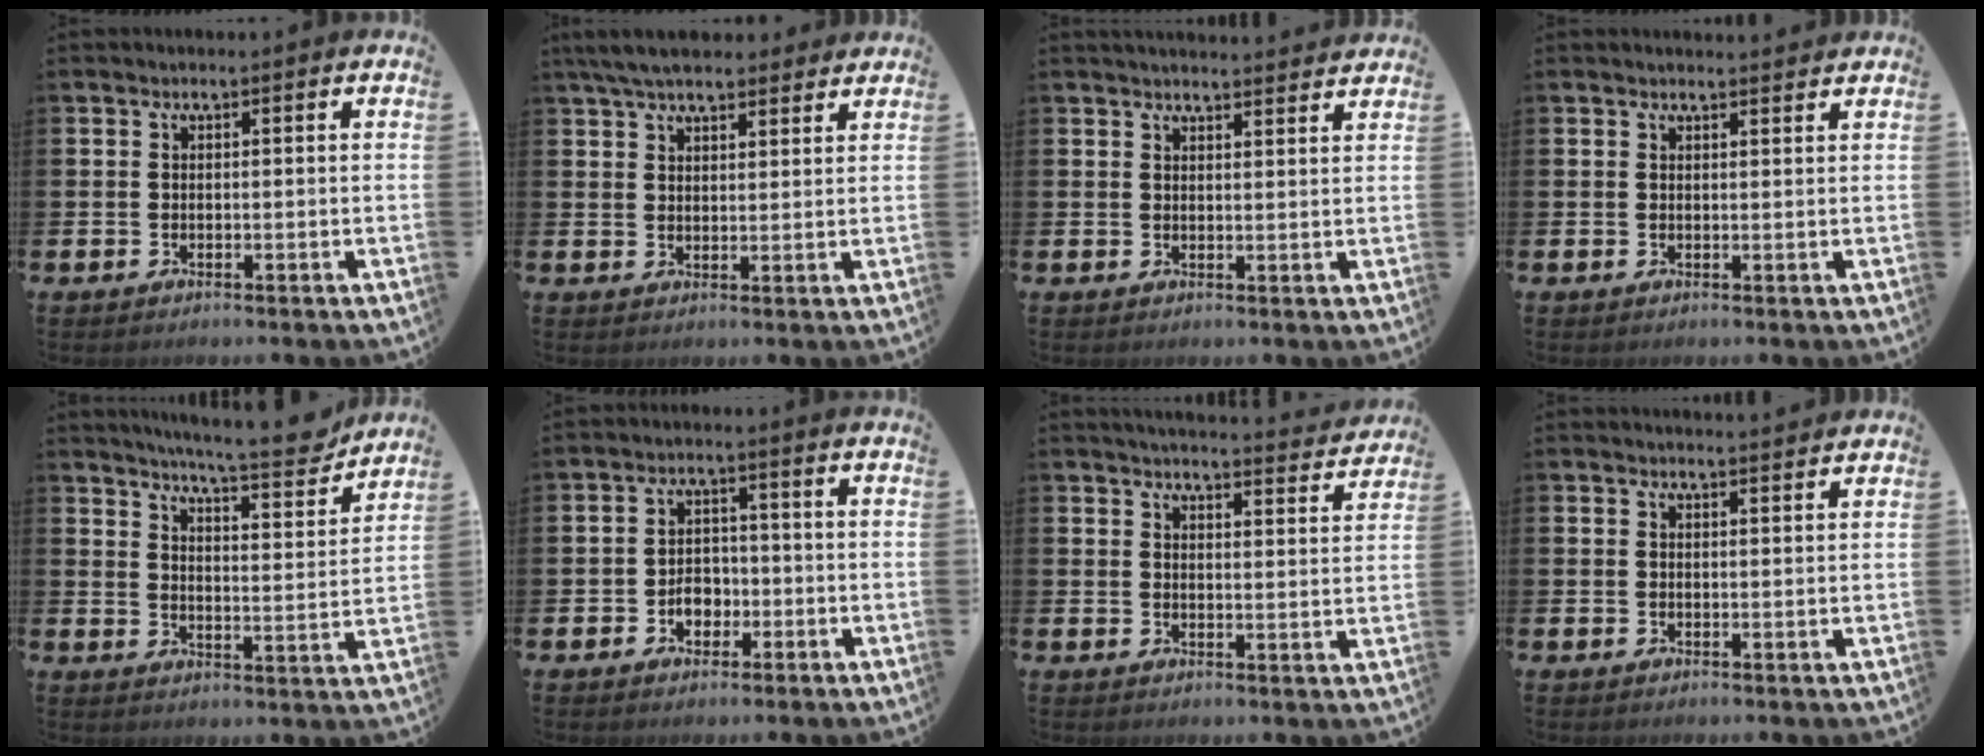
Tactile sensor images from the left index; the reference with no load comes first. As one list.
[{"total": 5.7, "force": [5.3, 1.5, 1.8], "torque": [-0.047, -0.011, 0.098]}, {"total": 3.0, "force": [3.0, 0.1, 0.0], "torque": [0.002, -0.021, 0.052]}, {"total": 1.4, "force": [1.4, 0.1, 0.0], "torque": [0.006, -0.009, 0.025]}, {"total": 8.6, "force": [8.1, 0.5, 3.0], "torque": [-0.065, -0.052, 0.140]}, {"total": 3.5, "force": [-1.2, 2.6, 1.9], "torque": [-0.019, -0.004, -0.030]}, {"total": 4.3, "force": [4.3, 0.1, 0.6], "torque": [-0.012, -0.036, 0.072]}, {"total": 1.9, "force": [1.9, -0.1, 0.0], "torque": [0.006, -0.014, 0.033]}]